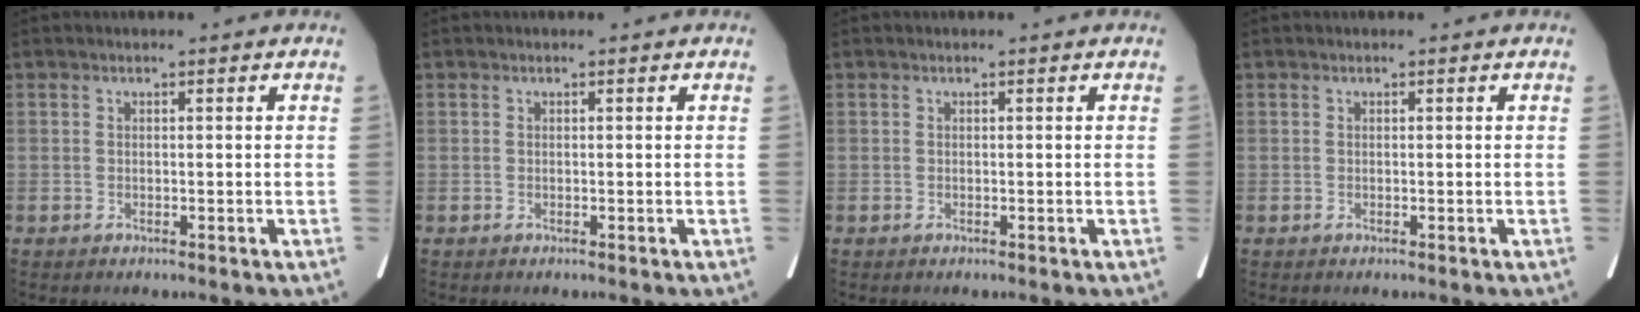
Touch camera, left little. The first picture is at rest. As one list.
[{"total": 0.0}, {"total": 0.0}, {"total": 0.0}]